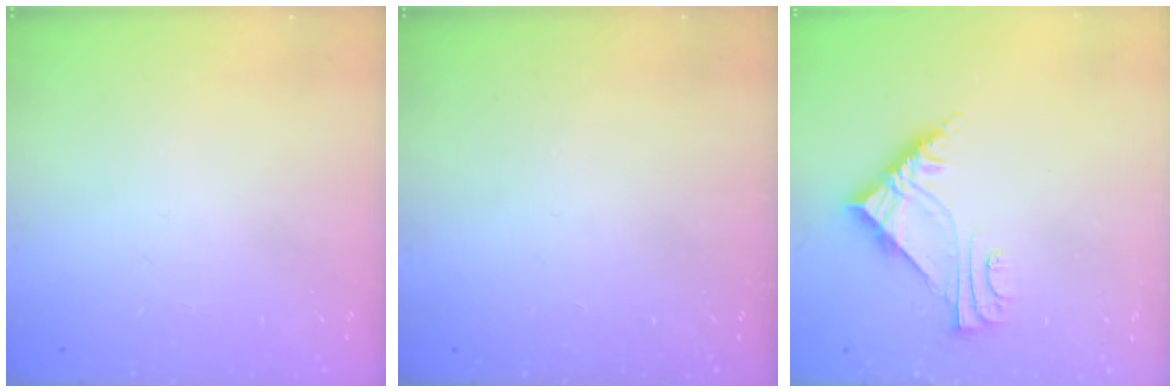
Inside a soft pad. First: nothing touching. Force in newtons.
{"total": 0.0}
{"total": 6.6, "press": 6.6, "slide": 0.4}